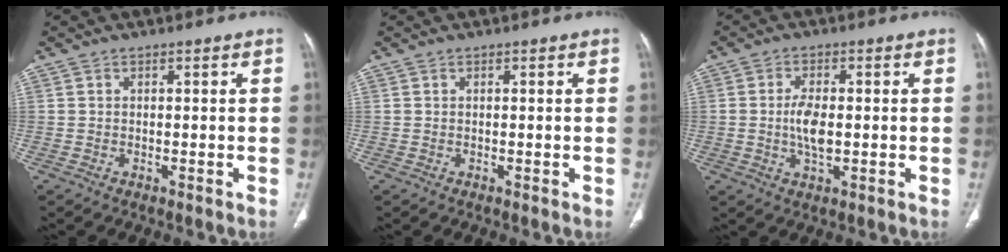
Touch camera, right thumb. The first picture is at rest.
{"total": 0.0}
{"total": 5.4, "force": [-0.3, 2.4, 4.8], "torque": [-0.095, -0.001, -0.006]}